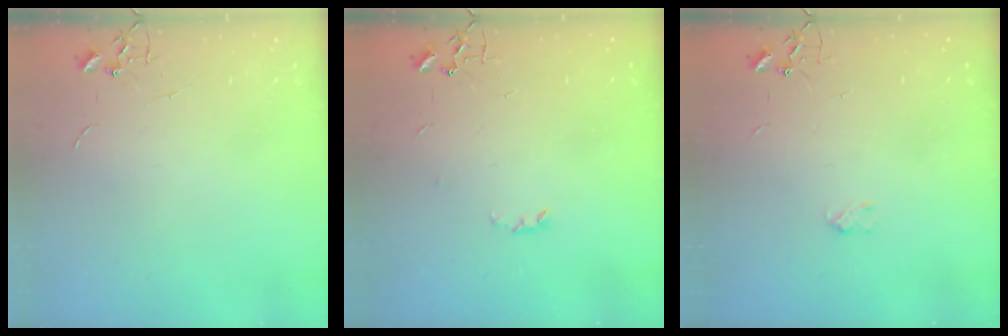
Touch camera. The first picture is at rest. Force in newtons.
{"total": 2.9, "press": 2.8, "slide": 0.5}
{"total": 2.6, "press": 2.6, "slide": 0.5}